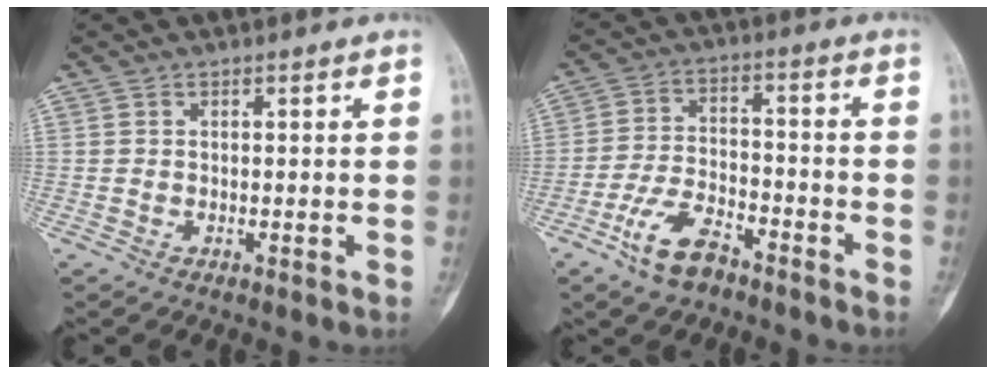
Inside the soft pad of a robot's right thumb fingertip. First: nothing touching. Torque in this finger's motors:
{"motor_torque": [1.44, 0.66, 0.90, -0.78, 0.30]}